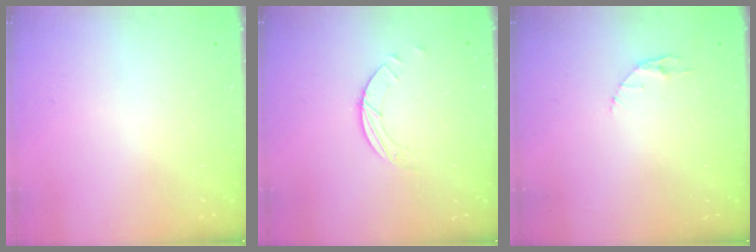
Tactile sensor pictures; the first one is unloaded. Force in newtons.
{"total": 1.5, "press": 1.5, "slide": 0.1}
{"total": 2.9, "press": 2.9, "slide": 0.4}